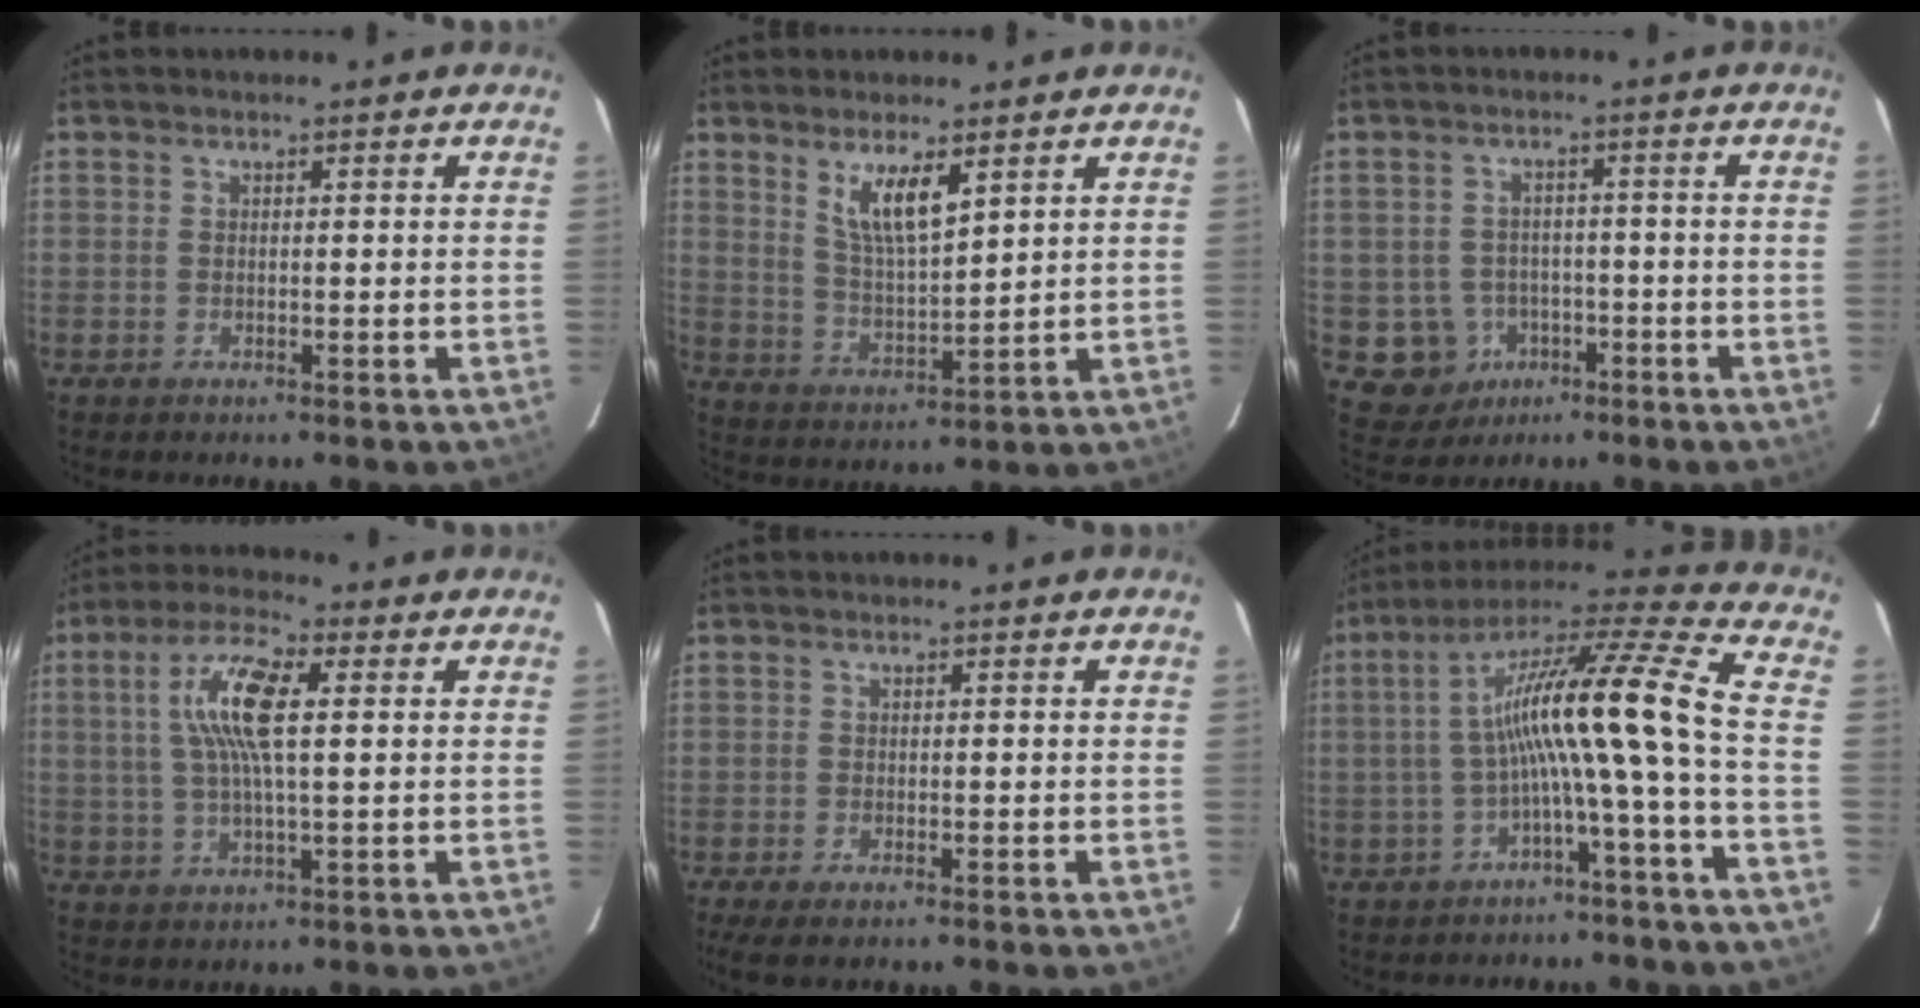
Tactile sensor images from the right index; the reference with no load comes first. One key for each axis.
{"total": 7.8, "fx": 4.4, "fy": 2.0, "fz": 6.2, "tx": -0.114, "ty": -0.008, "tz": 0.092}
{"total": 7.6, "fx": -2.8, "fy": 7.0, "fz": 1.2, "tx": -0.048, "ty": 0.022, "tz": -0.027}
{"total": 10.7, "fx": 2.3, "fy": 2.8, "fz": 10.1, "tx": -0.196, "ty": 0.014, "tz": 0.041}
{"total": 4.6, "fx": -3.2, "fy": 0.9, "fz": 3.1, "tx": -0.071, "ty": -0.020, "tz": -0.055}
{"total": 15.6, "fx": -3.0, "fy": -0.9, "fz": 15.2, "tx": -0.260, "ty": 0.010, "tz": -0.060}